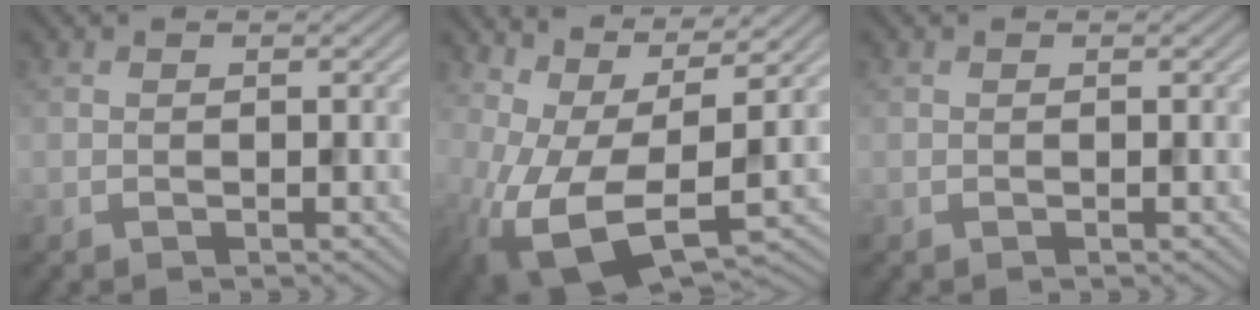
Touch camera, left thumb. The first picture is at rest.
{"total": 11.7, "force": [0.1, 5.4, 10.3], "torque": [-0.220, -0.011, 0.006]}
{"total": 0.0}